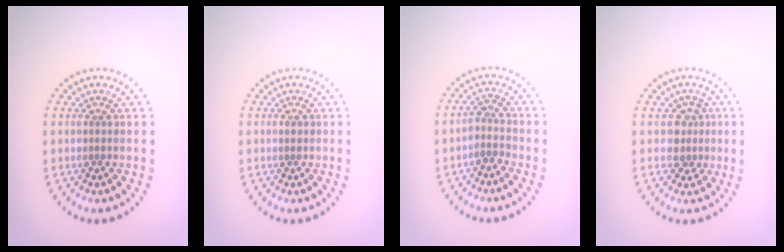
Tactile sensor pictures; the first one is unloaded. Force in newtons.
{"total": 0.7, "press": 0.7, "slide": 0.1}
{"total": 1.9, "press": 1.5, "slide": 1.1}
{"total": 2.3, "press": 1.9, "slide": 1.3}